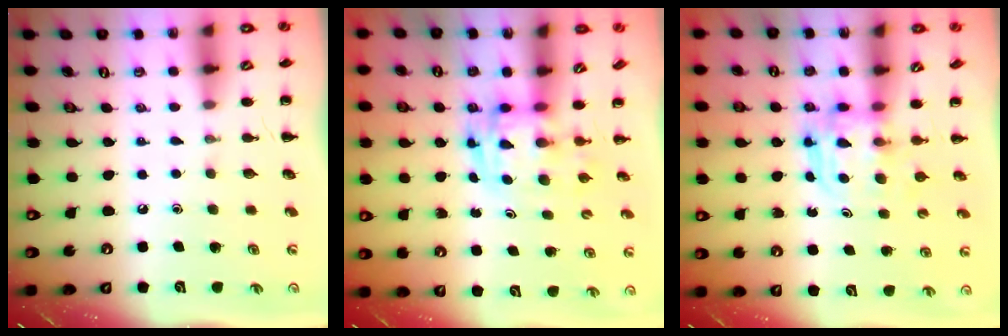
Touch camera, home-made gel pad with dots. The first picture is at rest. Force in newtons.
{"total": 2.8, "press": 2.7, "slide": 0.5}
{"total": 3.6, "press": 3.6, "slide": 0.2}